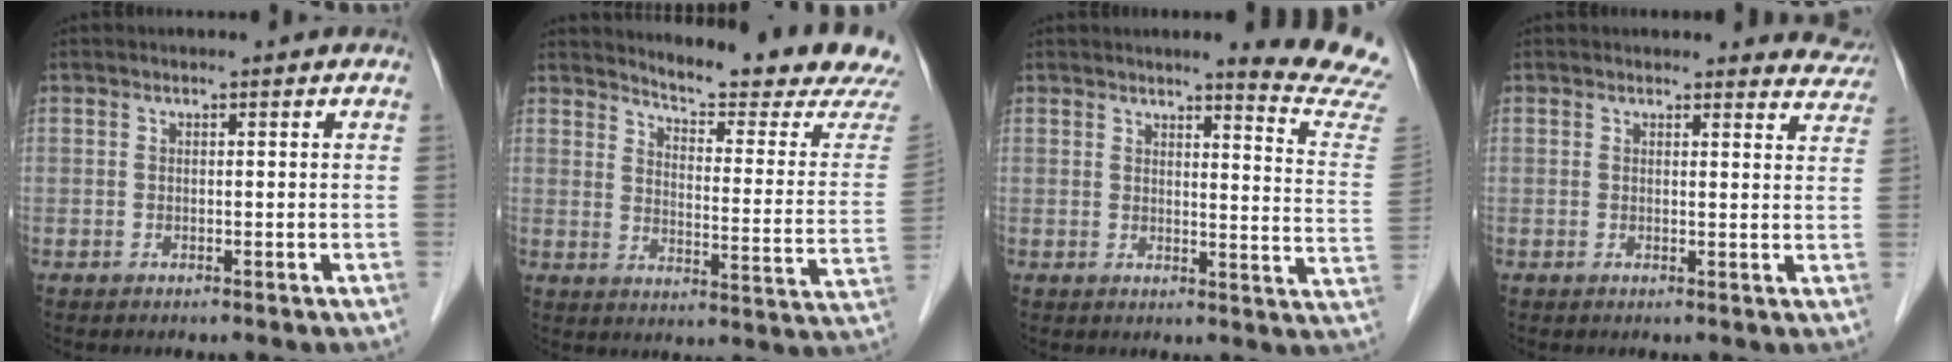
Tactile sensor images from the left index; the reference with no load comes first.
{"total": 17.3, "force": [16.7, -0.7, 4.4], "torque": [-0.070, -0.116, 0.196]}
{"total": 11.3, "force": [10.9, -1.6, 2.7], "torque": [-0.024, -0.105, 0.101]}
{"total": 5.4, "force": [5.3, 1.4, -0.2], "torque": [0.024, -0.027, 0.025]}